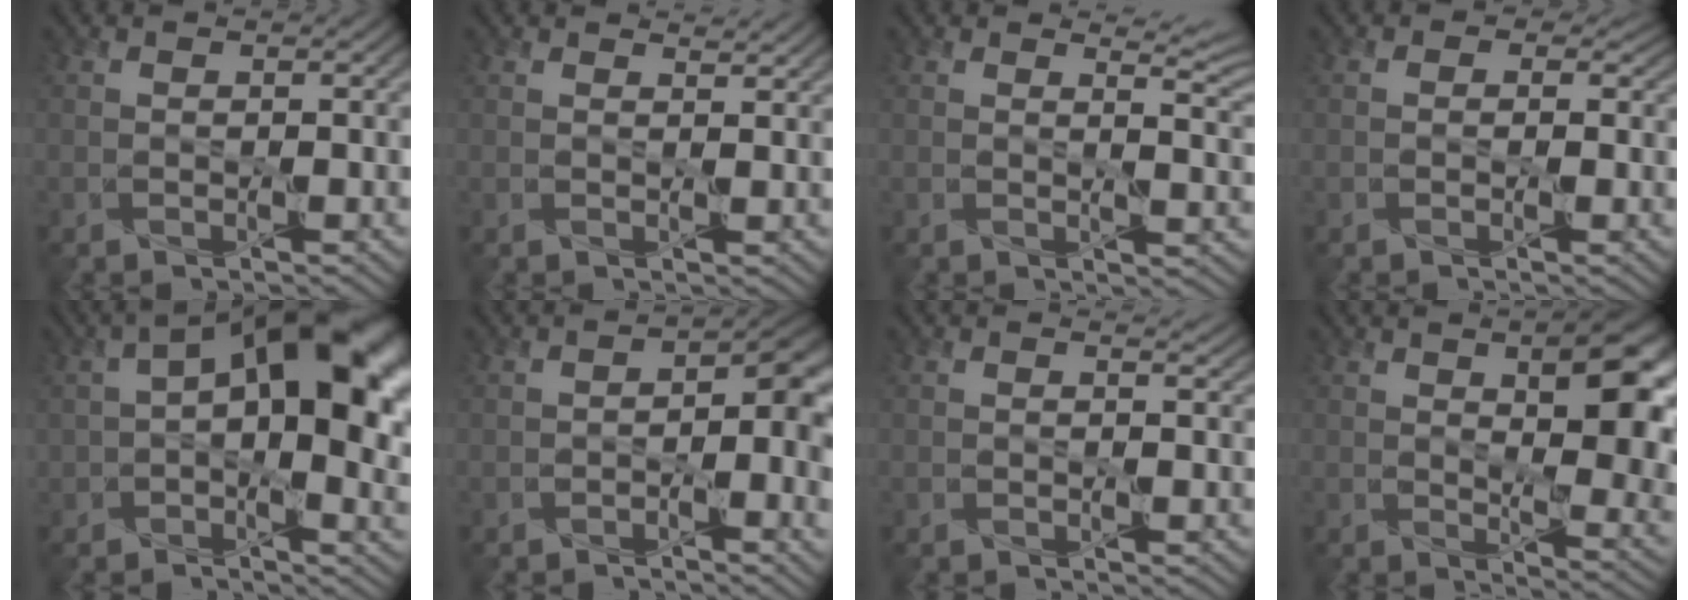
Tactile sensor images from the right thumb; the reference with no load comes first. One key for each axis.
{"total": 1.8, "fx": 1.7, "fy": 0.4, "fz": 0.5, "tx": -0.013, "ty": -0.002, "tz": 0.030}
{"total": 4.3, "fx": 3.4, "fy": 1.0, "fz": 2.3, "tx": -0.036, "ty": 0.001, "tz": 0.048}
{"total": 2.1, "fx": 0.5, "fy": 1.9, "fz": 0.7, "tx": -0.014, "ty": -0.004, "tz": -0.008}
{"total": 17.8, "fx": 3.3, "fy": 9.8, "fz": 14.5, "tx": -0.200, "ty": 0.006, "tz": 0.064}
{"total": 6.8, "fx": -1.0, "fy": 3.6, "fz": 5.7, "tx": -0.063, "ty": -0.007, "tz": -0.014}
{"total": 0.9, "fx": 0.8, "fy": 0.2, "fz": 0.3, "tx": -0.006, "ty": -0.003, "tz": 0.016}
{"total": 12.4, "fx": 3.3, "fy": 5.6, "fz": 10.5, "tx": -0.142, "ty": 0.001, "tz": 0.056}